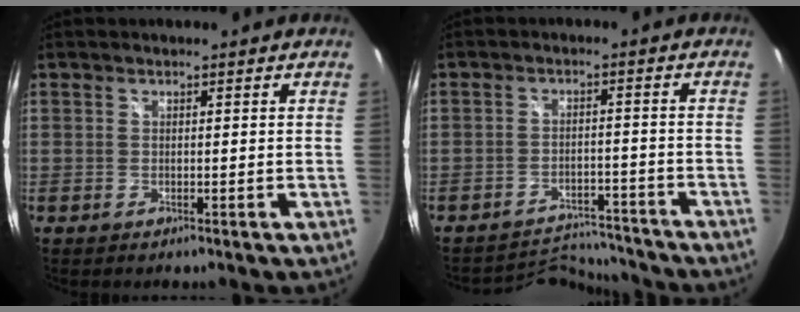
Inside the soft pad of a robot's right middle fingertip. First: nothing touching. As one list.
[{"total": 7.5, "force": [-7.4, 0.6, -0.6], "torque": [-0.009, 0.012, -0.115]}]